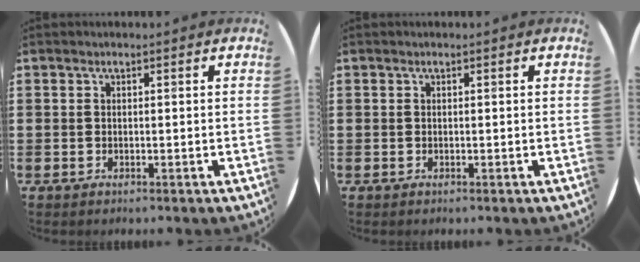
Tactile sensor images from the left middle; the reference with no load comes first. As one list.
[{"total": 0.0}]